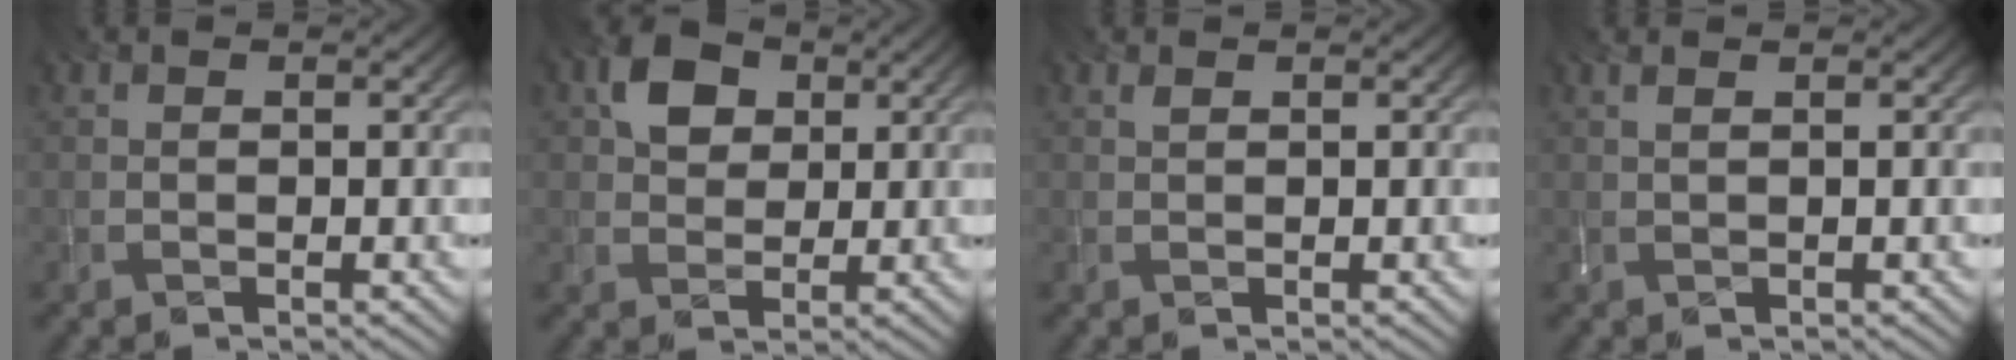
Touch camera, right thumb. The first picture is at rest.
{"total": 5.4, "force": [2.0, 3.9, 3.0], "torque": [-0.068, 0.008, 0.025]}
{"total": 0.7, "force": [0.5, 0.0, 0.5], "torque": [-0.012, 0.002, 0.010]}
{"total": 1.3, "force": [0.7, 0.0, 1.1], "torque": [-0.030, 0.006, 0.014]}